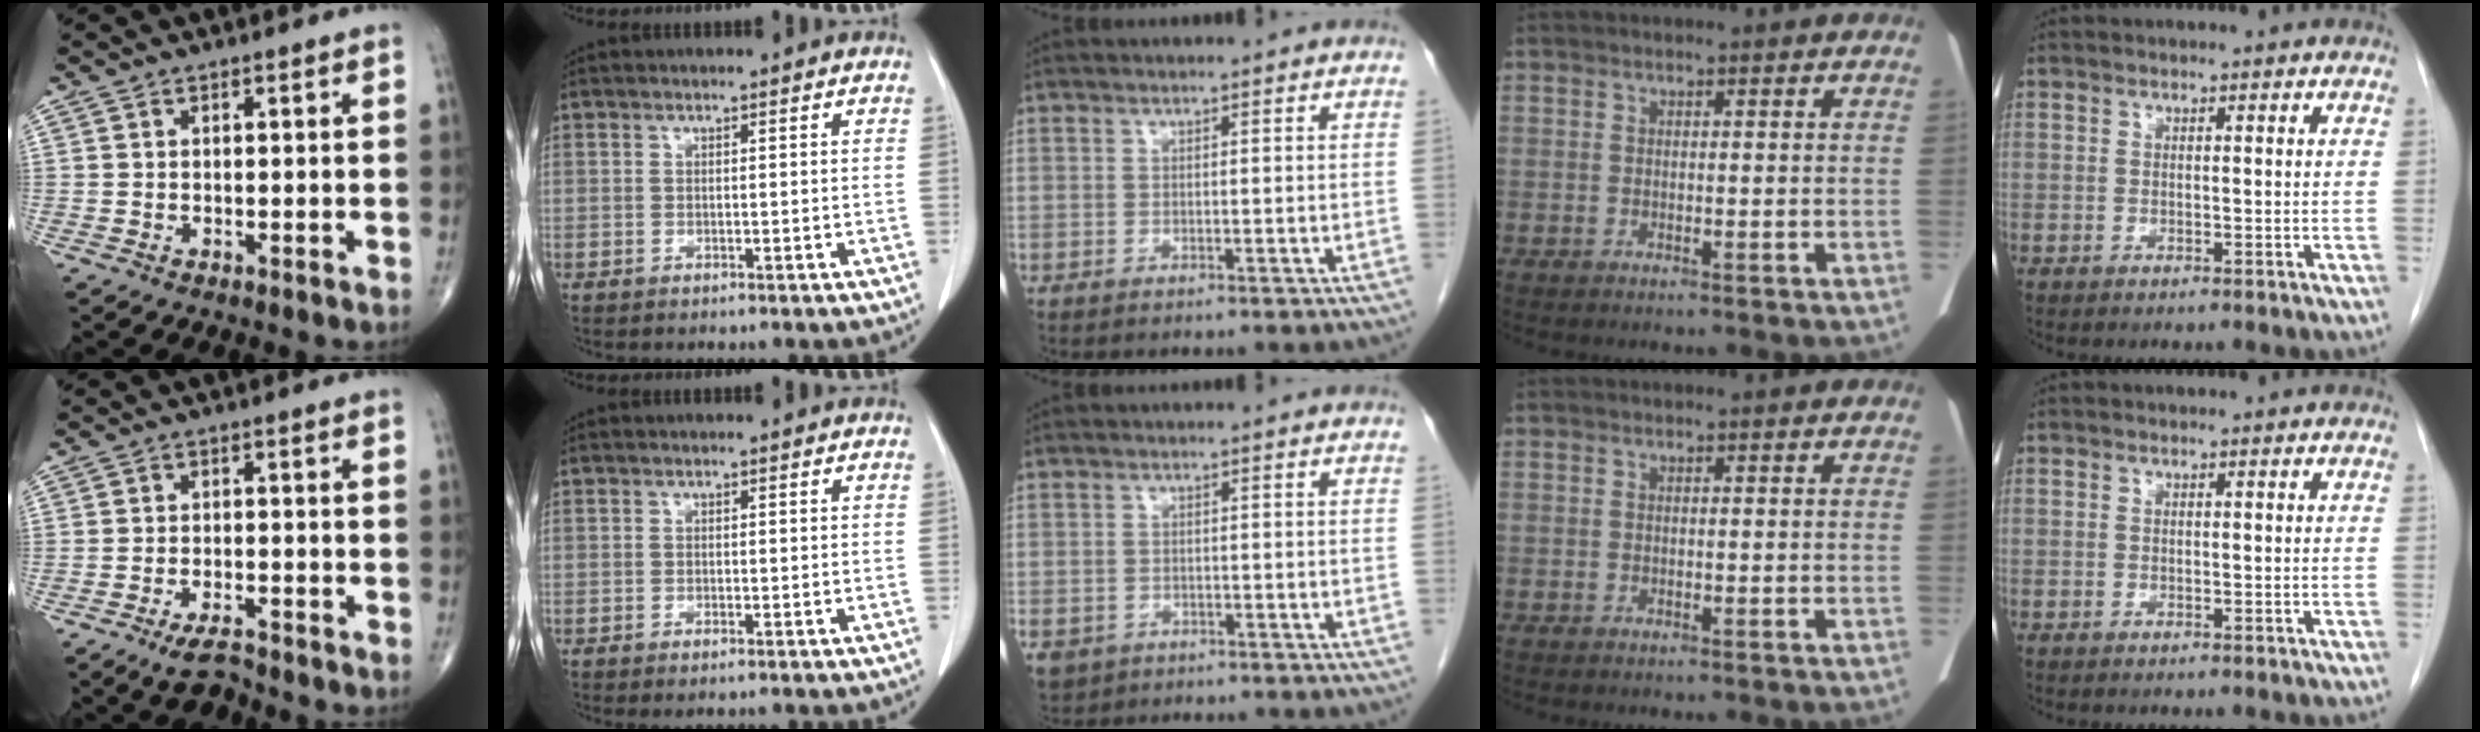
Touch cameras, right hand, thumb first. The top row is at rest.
{"thumb": {"total": 4.3, "force": [-3.6, 1.2, 2.0], "torque": [-0.040, 0.010, -0.065]}, "index": {"total": 0.9, "force": [-0.6, 0.1, 0.6], "torque": [-0.013, -0.003, -0.007]}, "middle": {"total": 6.6, "force": [-3.0, 5.3, 2.3], "torque": [-0.067, -0.006, -0.042]}}